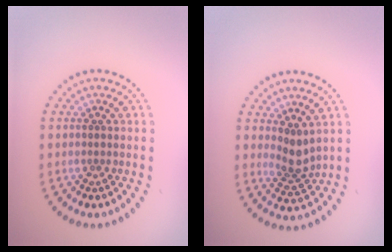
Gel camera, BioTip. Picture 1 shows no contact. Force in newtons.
{"total": 2.5, "press": 1.9, "slide": 1.6}